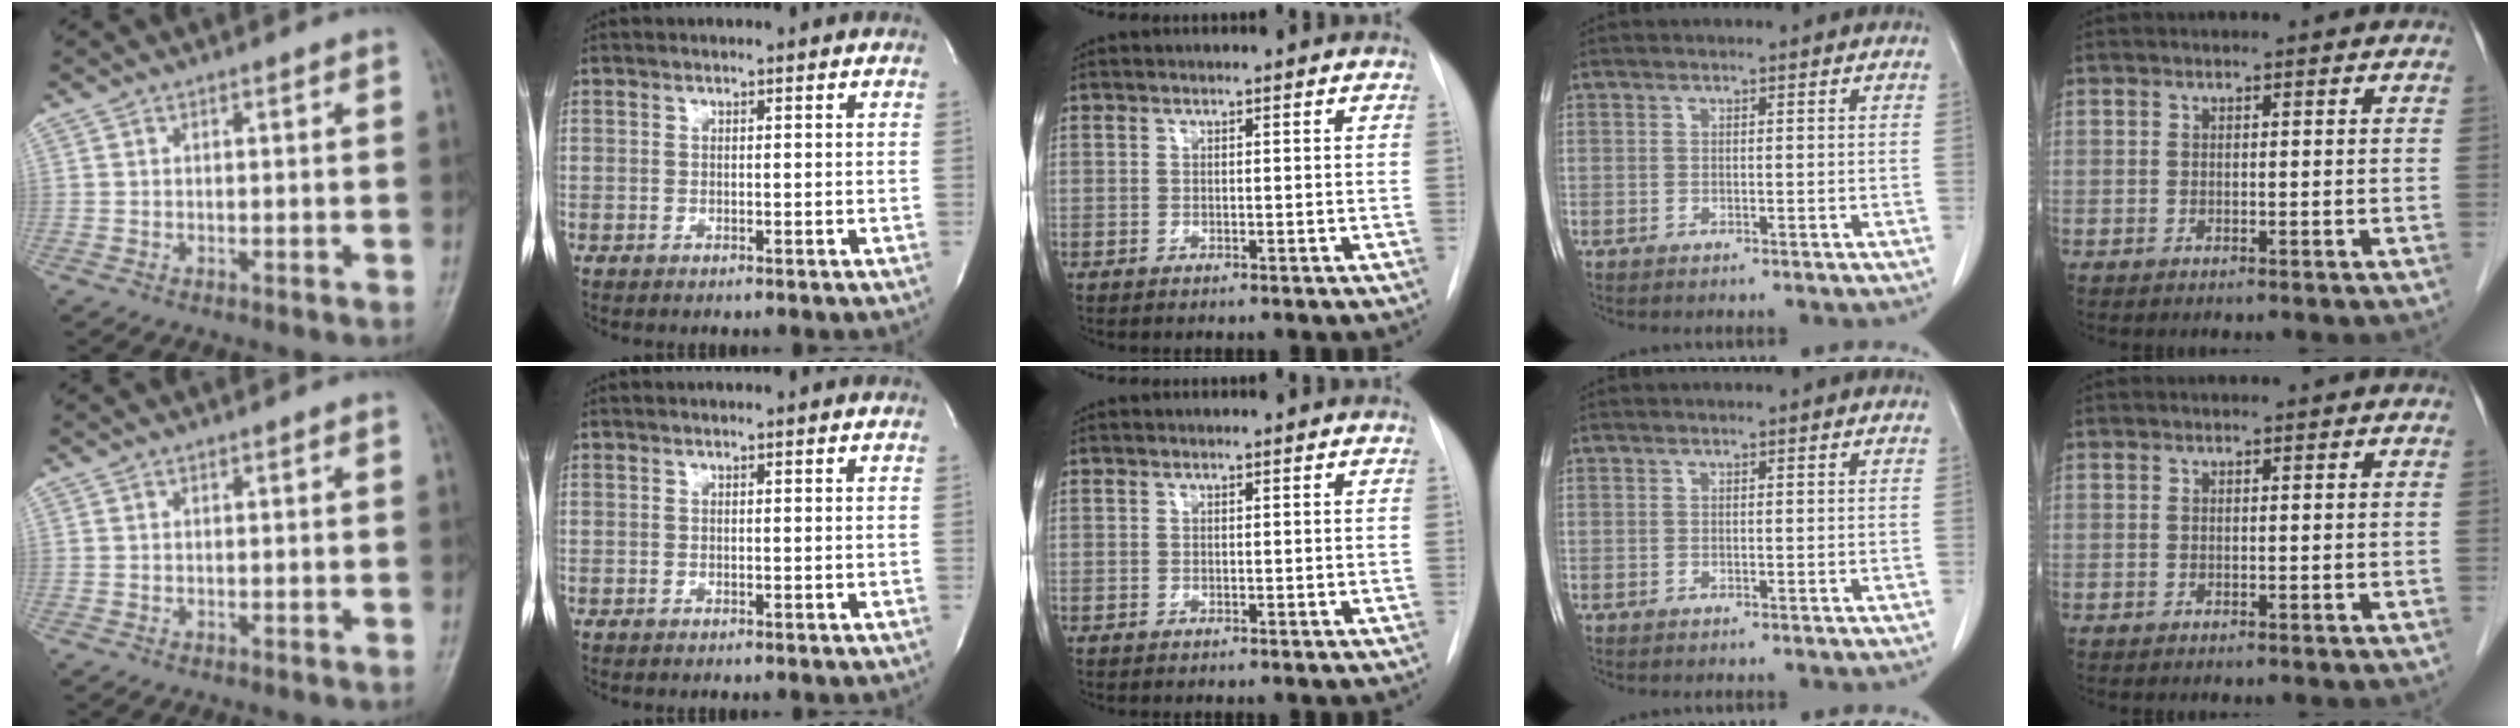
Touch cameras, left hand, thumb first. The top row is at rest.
{}